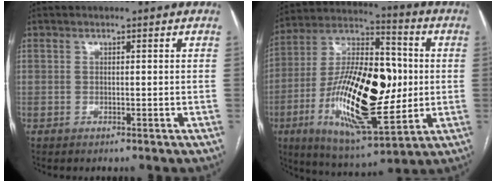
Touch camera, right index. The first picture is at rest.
{"total": 24.4, "force": [-2.4, 8.4, 22.8], "torque": [-0.436, 0.007, -0.039]}